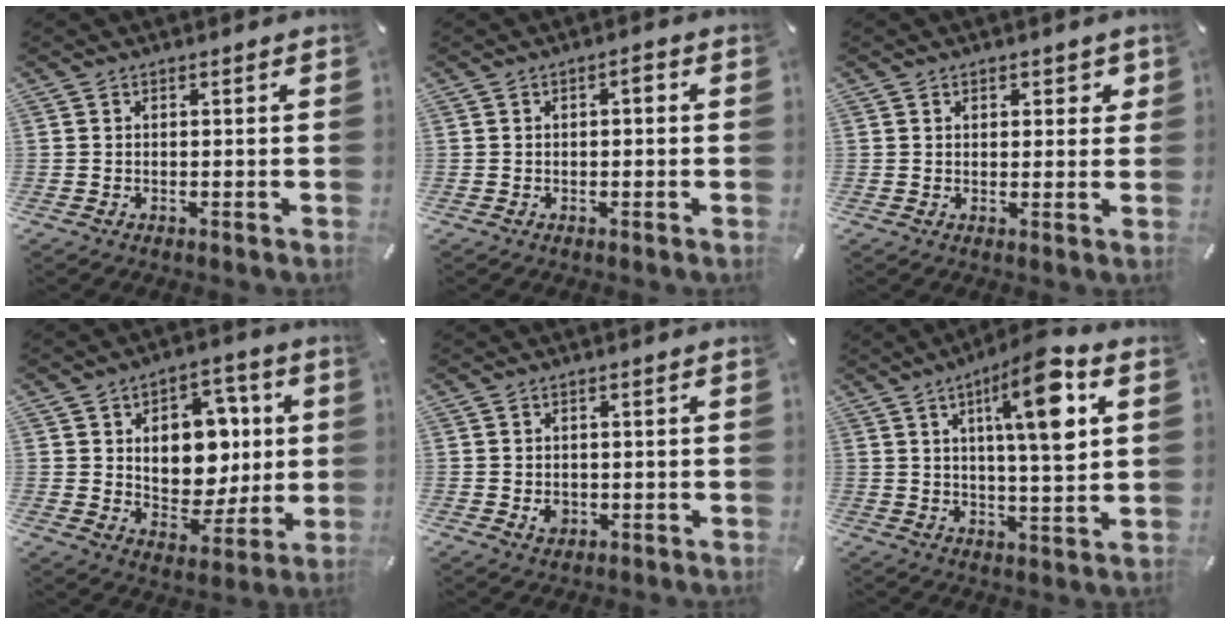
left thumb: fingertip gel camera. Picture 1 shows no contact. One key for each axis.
{"total": 1.8, "fx": -0.2, "fy": 0.9, "fz": 1.5, "tx": -0.021, "ty": 0.005, "tz": -0.009}
{"total": 2.3, "fx": 1.1, "fy": 1.7, "fz": 1.2, "tx": -0.002, "ty": -0.004, "tz": 0.011}
{"total": 12.8, "fx": 2.3, "fy": 10.3, "fz": 7.2, "tx": -0.089, "ty": -0.010, "tz": 0.048}
{"total": 2.5, "fx": -0.5, "fy": 2.1, "fz": 1.2, "tx": -0.014, "ty": 0.000, "tz": -0.010}
{"total": 14.4, "fx": 5.5, "fy": 3.3, "fz": 12.9, "tx": -0.200, "ty": -0.010, "tz": 0.080}